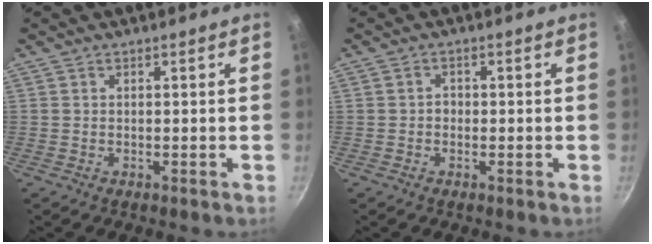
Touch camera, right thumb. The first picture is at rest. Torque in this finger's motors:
{"motor_torque": [0.34, 0.11, 0.32, -0.28, 0.02]}